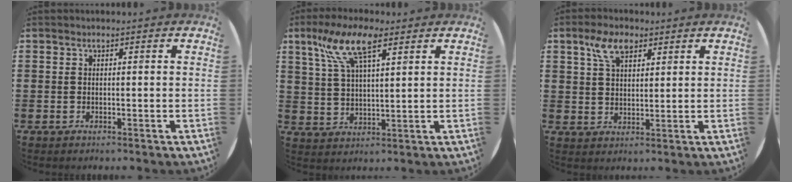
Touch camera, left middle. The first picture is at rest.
{"total": 8.9, "force": [5.6, 2.8, 6.3], "torque": [-0.141, 0.001, 0.099]}
{"total": 5.4, "force": [3.3, 2.7, 3.2], "torque": [-0.066, 0.007, 0.059]}